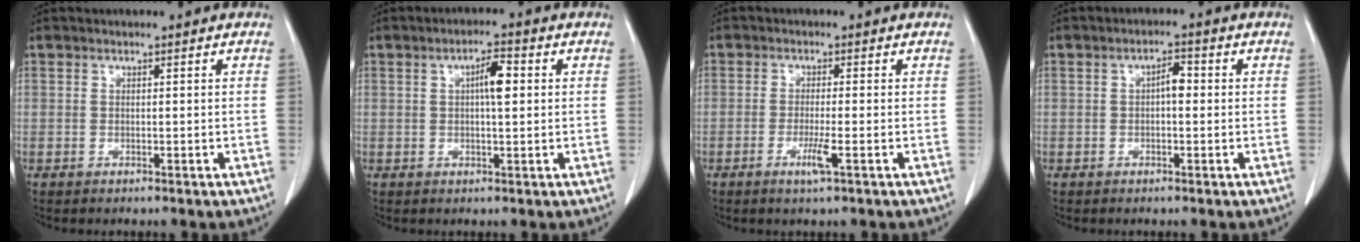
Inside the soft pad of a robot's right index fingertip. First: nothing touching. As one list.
[{"total": 4.3, "force": [0.8, 0.8, 4.1], "torque": [-0.069, 0.007, 0.011]}, {"total": 3.2, "force": [-1.4, -0.2, 2.9], "torque": [-0.058, -0.007, -0.027]}, {"total": 2.6, "force": [0.1, 1.0, 2.4], "torque": [-0.035, 0.009, -0.001]}]